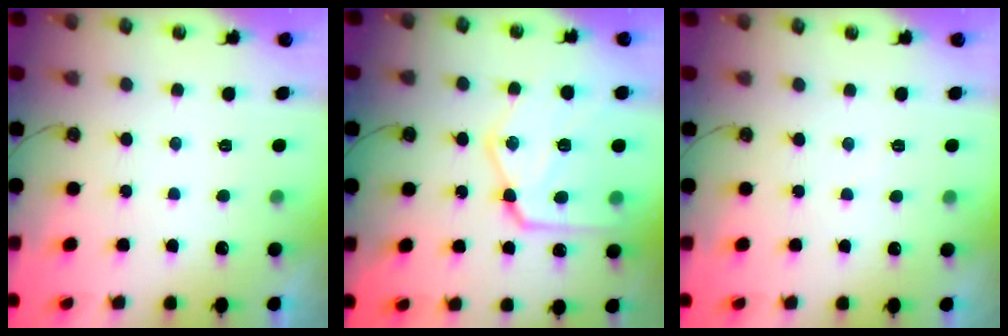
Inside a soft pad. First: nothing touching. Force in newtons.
{"total": 20.2, "press": 20.1, "slide": 1.6}
{"total": 1.2, "press": 1.2, "slide": 0.3}